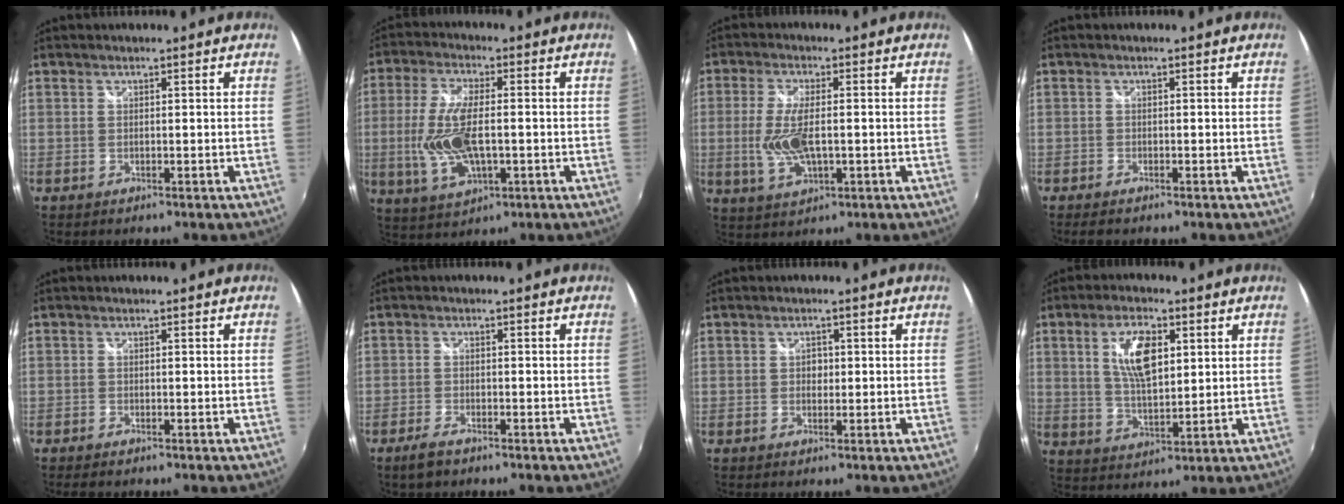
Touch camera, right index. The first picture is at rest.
{"total": 12.2, "force": [-1.5, 5.1, 10.9], "torque": [-0.227, -0.007, -0.025]}
{"total": 8.6, "force": [-1.0, 3.5, 7.8], "torque": [-0.161, -0.009, -0.016]}
{"total": 1.9, "force": [-1.5, 0.6, 0.9], "torque": [-0.022, -0.006, -0.028]}
{"total": 1.5, "force": [-1.3, 0.5, 0.7], "torque": [-0.017, -0.006, -0.024]}
{"total": 3.3, "force": [-2.5, 1.2, 1.8], "torque": [-0.049, -0.003, -0.048]}
{"total": 1.5, "force": [-0.2, 1.4, 0.5], "torque": [-0.006, 0.002, -0.004]}
{"total": 9.3, "force": [3.0, 4.1, 7.8], "torque": [-0.147, 0.007, 0.059]}